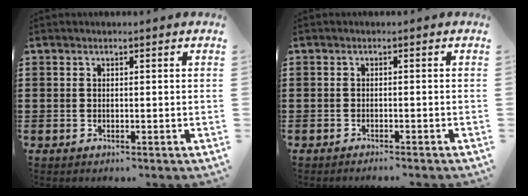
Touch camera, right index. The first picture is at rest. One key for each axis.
{"total": 1.1, "fx": -1.0, "fy": -0.3, "fz": 0.2, "tx": -0.004, "ty": -0.003, "tz": -0.020}